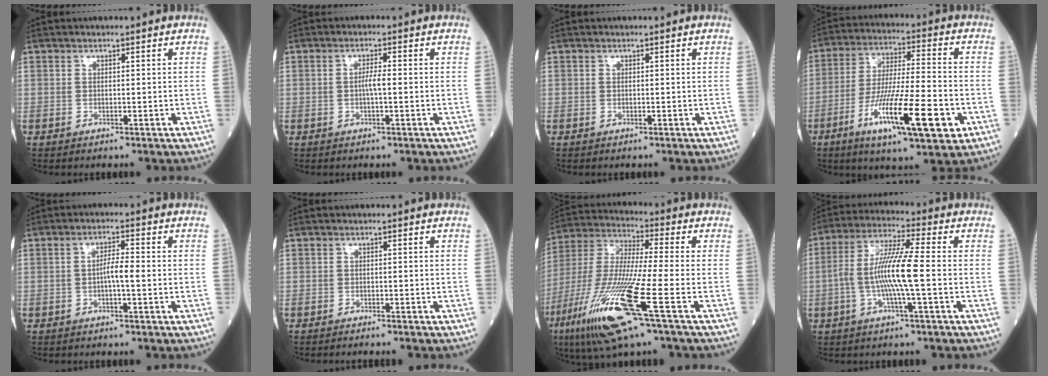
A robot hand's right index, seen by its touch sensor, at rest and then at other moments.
{"total": 2.1, "force": [-0.3, 0.1, 2.0], "torque": [-0.038, 0.002, -0.006]}
{"total": 0.0}
{"total": 16.5, "force": [-6.5, 2.0, 15.0], "torque": [-0.269, -0.022, -0.107]}
{"total": 2.9, "force": [-0.6, 0.2, 2.9], "torque": [-0.048, 0.003, -0.012]}
{"total": 1.9, "force": [-1.8, -0.1, 0.5], "torque": [-0.006, -0.001, -0.023]}
{"total": 19.3, "force": [-8.4, 0.8, 17.3], "torque": [-0.390, -0.047, -0.167]}
{"total": 10.1, "force": [-1.6, 0.0, 10.0], "torque": [-0.198, 0.008, -0.041]}